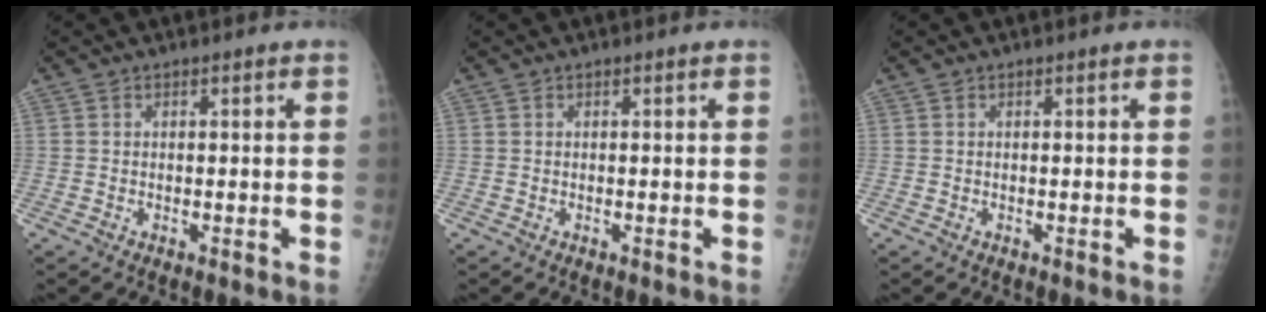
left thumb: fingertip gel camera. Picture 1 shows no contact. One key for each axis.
{"total": 0.0}
{"total": 0.0}